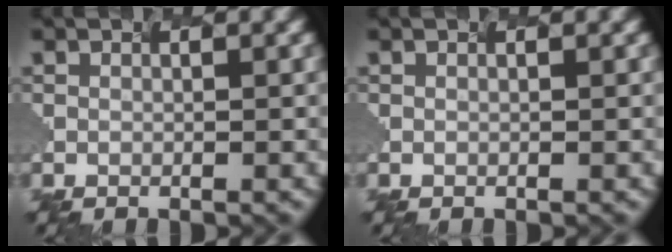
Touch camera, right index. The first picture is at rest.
{"total": 0.0}